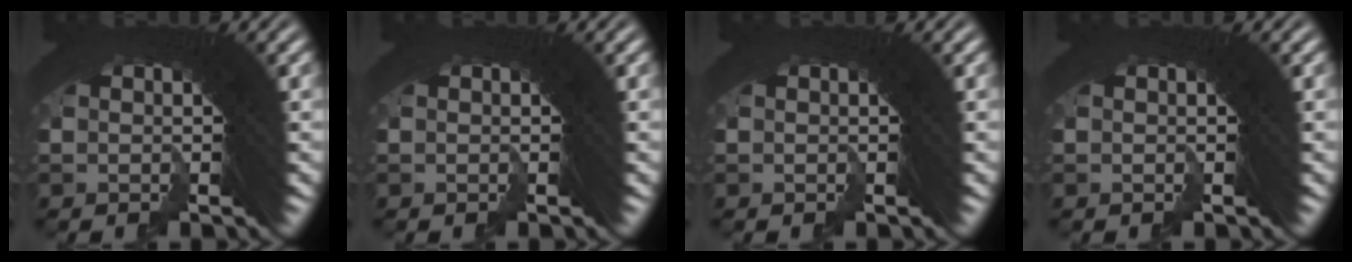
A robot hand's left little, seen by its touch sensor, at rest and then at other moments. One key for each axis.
{"total": 0.0}
{"total": 0.0}
{"total": 0.0}